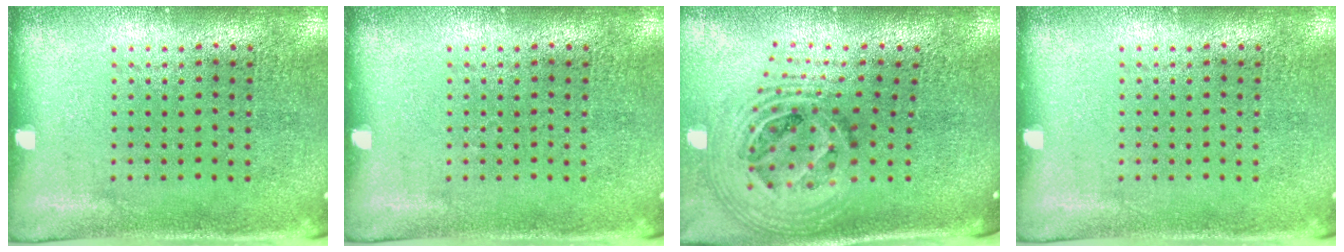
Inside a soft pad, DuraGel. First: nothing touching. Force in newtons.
{"total": 0.0}
{"total": 2.0, "press": 1.6, "slide": 1.3}
{"total": 0.0}